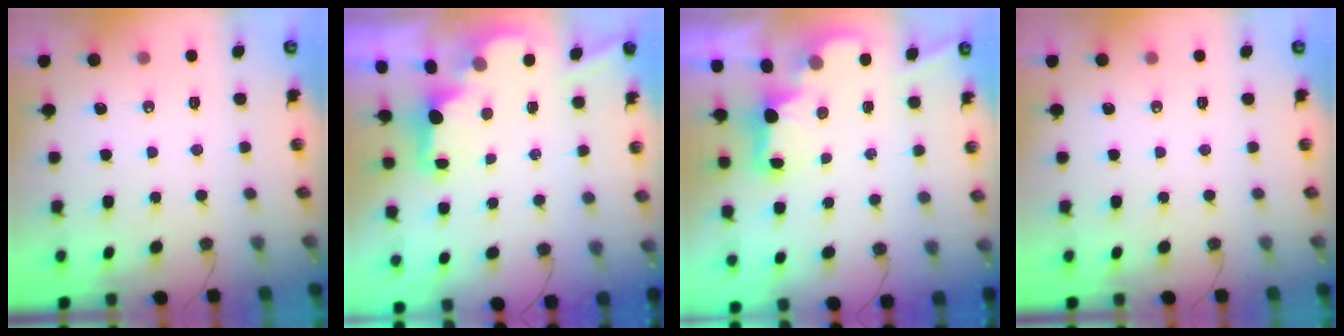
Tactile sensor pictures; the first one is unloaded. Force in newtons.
{"total": 1.9, "press": 1.8, "slide": 0.6}
{"total": 2.4, "press": 2.2, "slide": 0.8}
{"total": 0.0}